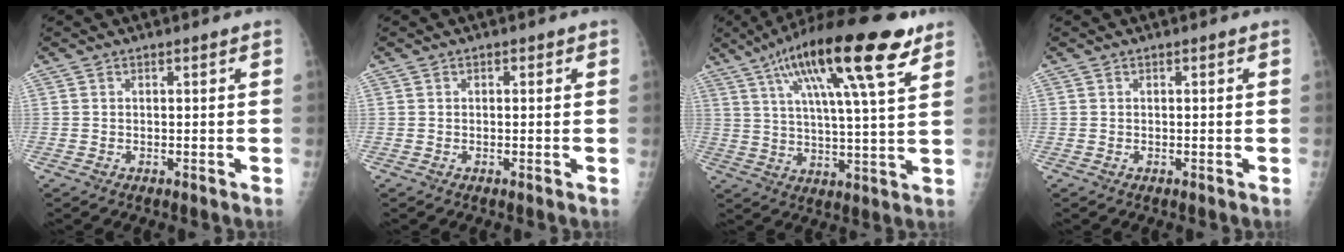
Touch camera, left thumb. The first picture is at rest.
{"total": 0.7, "force": [0.2, 0.5, 0.4], "torque": [0.003, 0.001, -0.001]}
{"total": 21.4, "force": [11.3, 4.4, 17.6], "torque": [-0.285, -0.011, 0.184]}
{"total": 0.0}